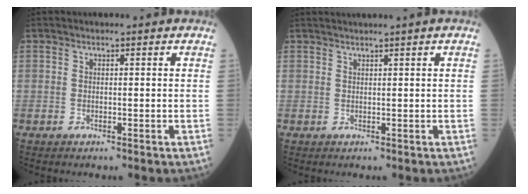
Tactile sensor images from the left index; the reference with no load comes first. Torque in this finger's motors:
{"motor_torque": [1.07, -1.07, 0.11, 0.08]}